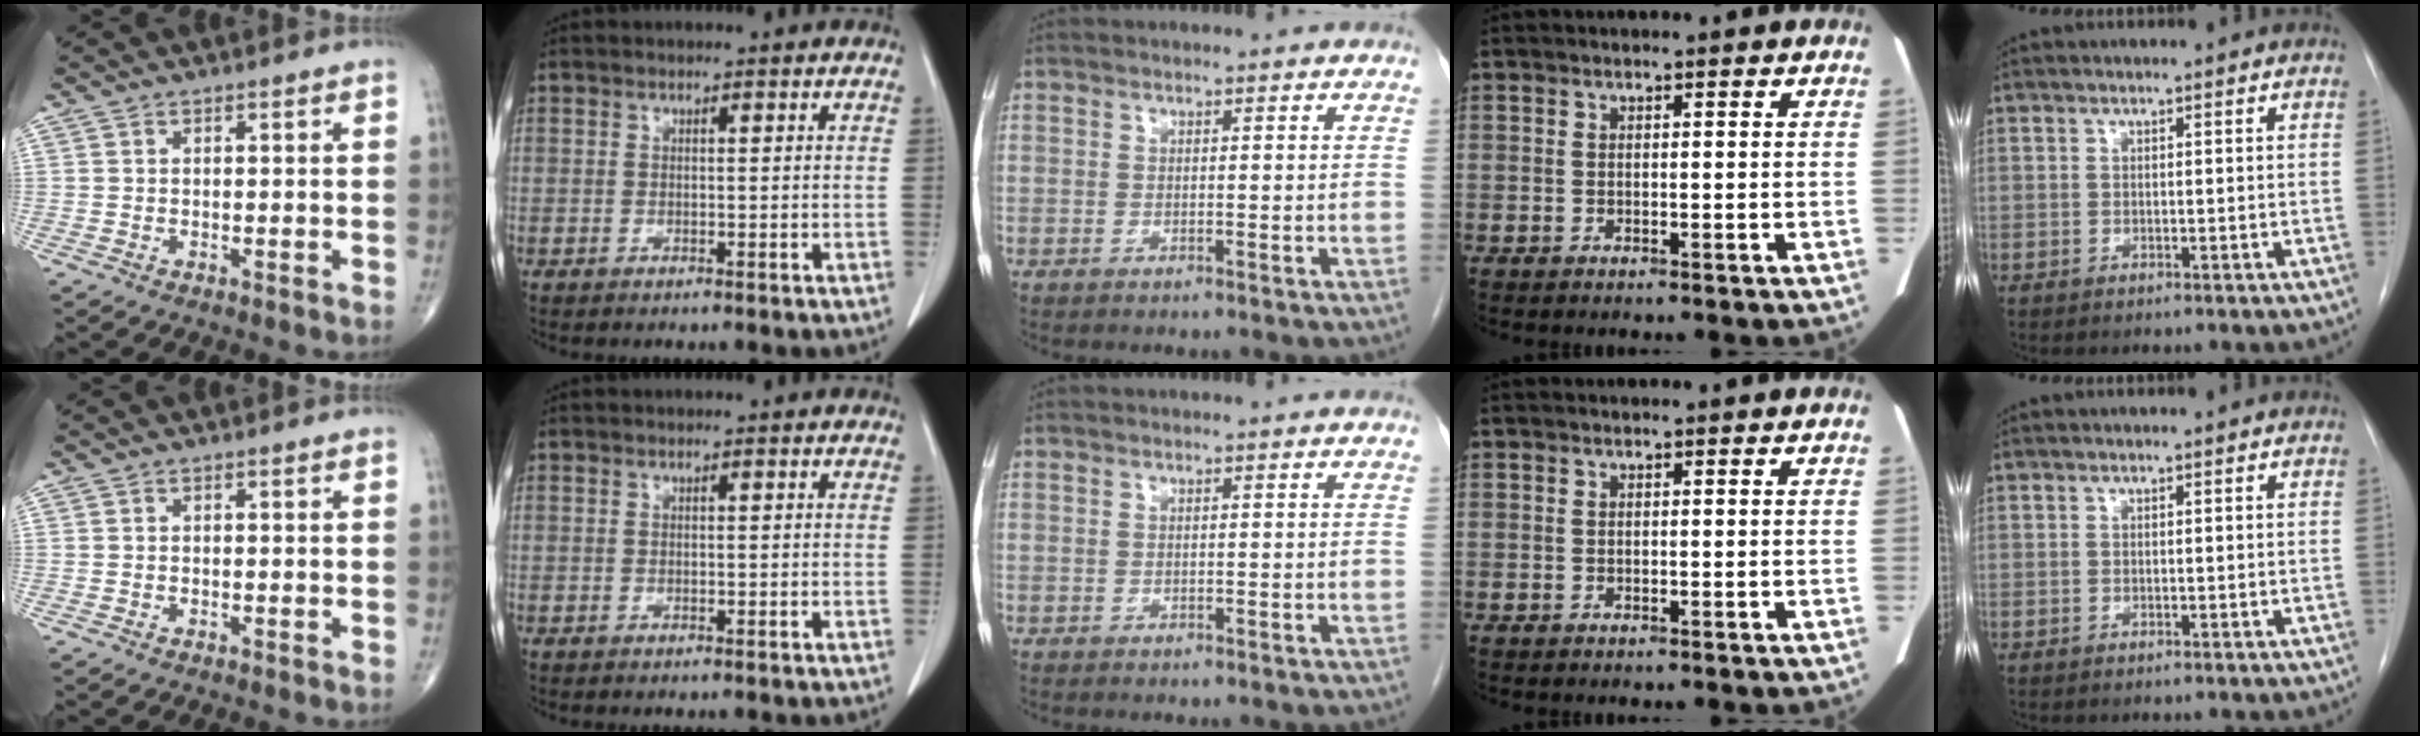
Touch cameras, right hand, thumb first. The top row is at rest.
{}